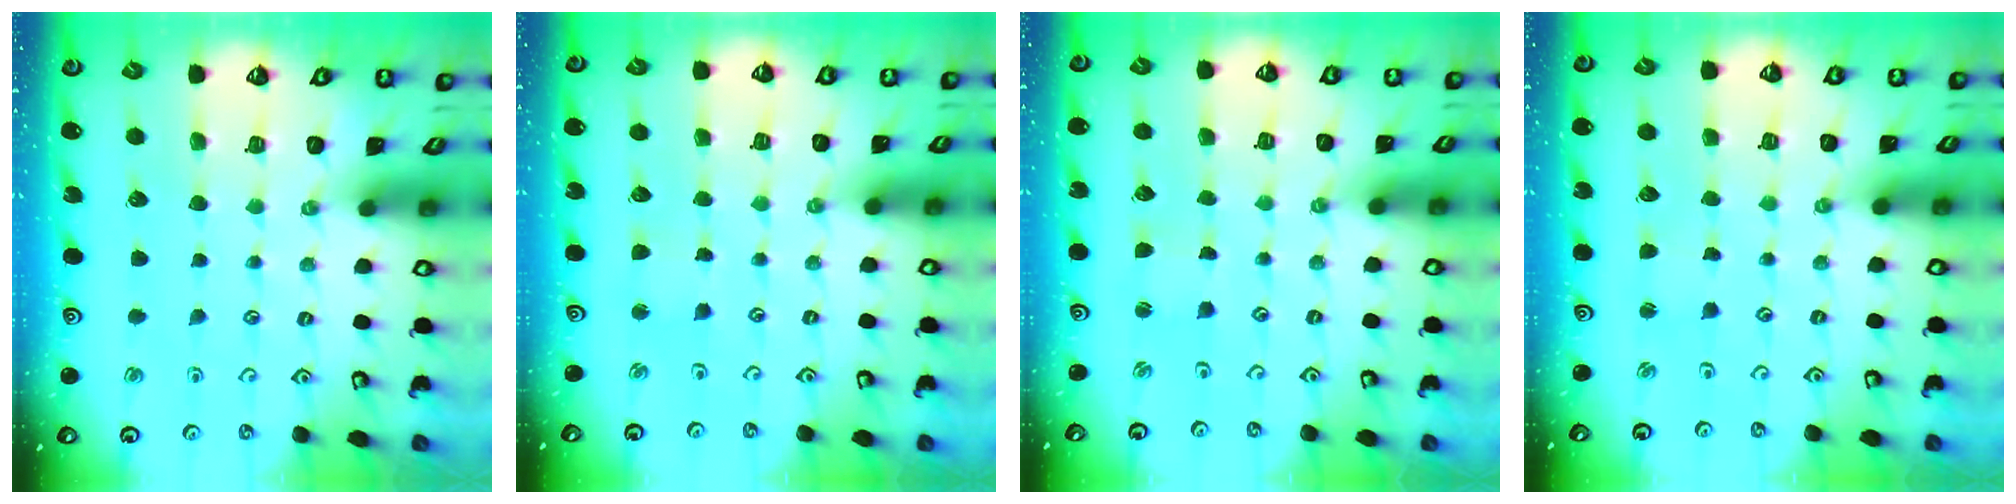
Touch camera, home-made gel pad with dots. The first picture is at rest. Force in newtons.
{"total": 2.5, "press": 2.5, "slide": 0.2}
{"total": 1.4, "press": 1.4, "slide": 0.2}
{"total": 1.0, "press": 0.9, "slide": 0.1}